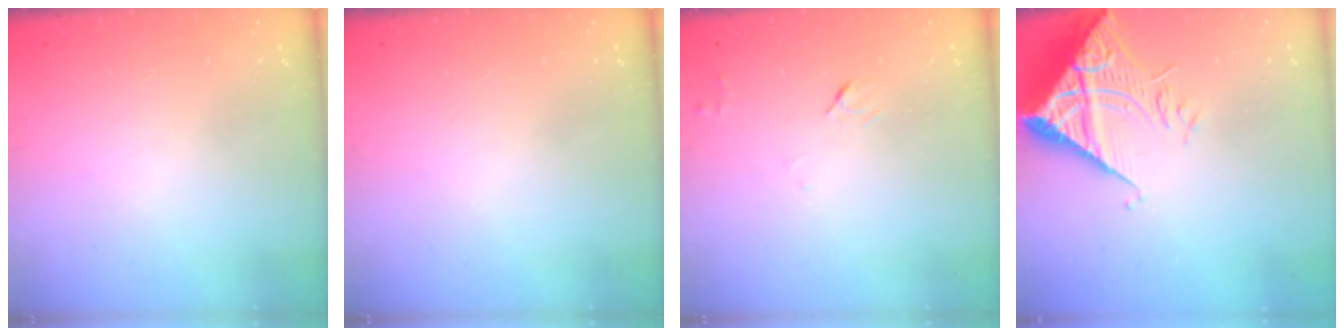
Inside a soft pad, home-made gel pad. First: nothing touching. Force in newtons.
{"total": 0.0}
{"total": 4.6, "press": 4.5, "slide": 0.6}
{"total": 10.7, "press": 10.6, "slide": 1.0}